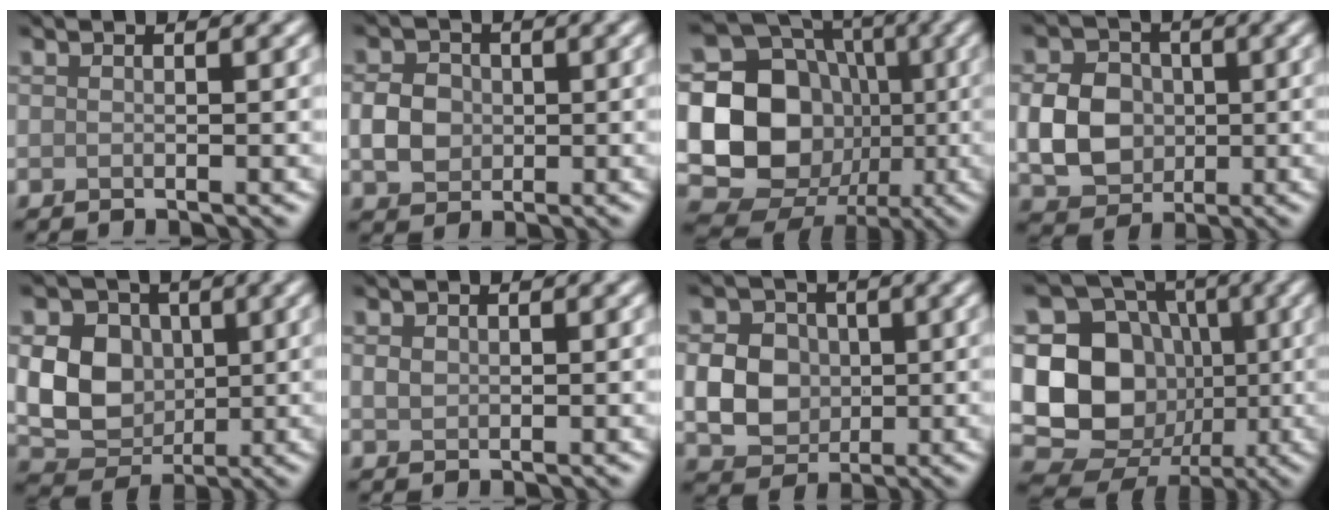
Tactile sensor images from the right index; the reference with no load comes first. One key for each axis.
{"total": 3.2, "fx": -0.2, "fy": 2.7, "fz": 1.7, "tx": -0.035, "ty": 0.001, "tz": -0.006}
{"total": 17.5, "fx": -1.6, "fy": 15.4, "fz": 8.1, "tx": -0.149, "ty": 0.006, "tz": -0.064}
{"total": 5.4, "fx": -0.3, "fy": 4.4, "fz": 3.1, "tx": -0.060, "ty": 0.002, "tz": -0.007}
{"total": 7.0, "fx": 0.4, "fy": 5.6, "fz": 4.2, "tx": -0.087, "ty": -0.005, "tz": 0.004}
{"total": 0.9, "fx": 0.3, "fy": 0.8, "fz": 0.5, "tx": -0.011, "ty": 0.000, "tz": 0.005}
{"total": 5.0, "fx": -0.1, "fy": 4.3, "fz": 2.6, "tx": -0.049, "ty": 0.002, "tz": -0.004}
{"total": 12.0, "fx": -1.1, "fy": 10.3, "fz": 6.2, "tx": -0.107, "ty": -0.007, "tz": -0.040}